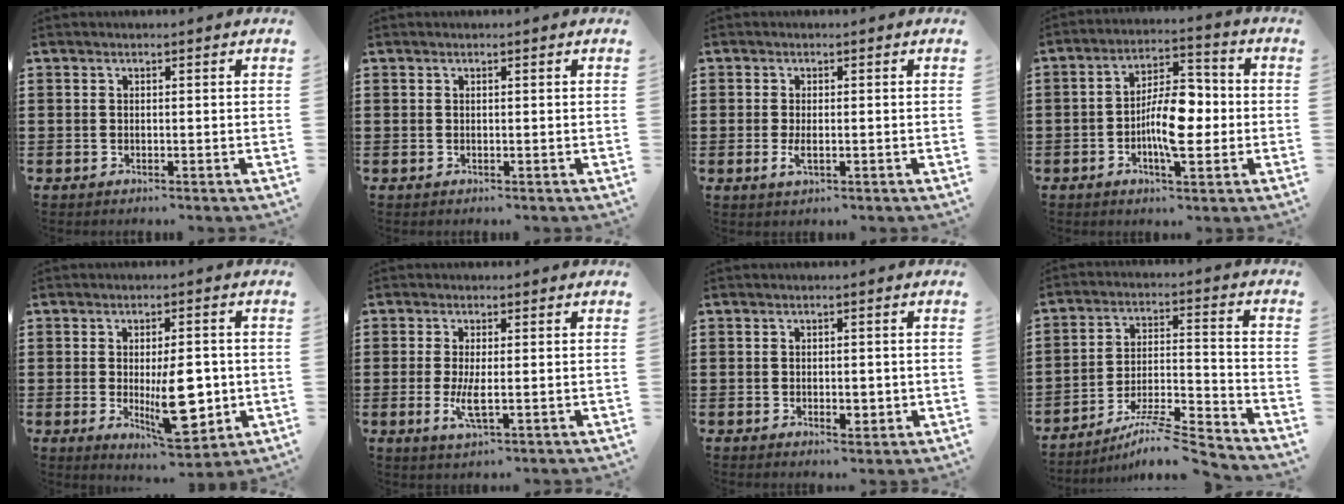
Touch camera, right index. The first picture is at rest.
{"total": 0.0}
{"total": 1.6, "force": [-0.3, 0.6, 1.4], "torque": [-0.035, -0.006, -0.007]}
{"total": 9.0, "force": [-1.4, 4.0, 7.9], "torque": [-0.131, 0.006, -0.029]}
{"total": 10.4, "force": [-1.2, 4.3, 9.4], "torque": [-0.138, -0.017, -0.018]}
{"total": 4.0, "force": [-0.6, 0.9, 3.8], "torque": [-0.080, -0.009, -0.015]}
{"total": 2.0, "force": [-0.4, 1.1, 1.7], "torque": [-0.031, 0.003, -0.006]}
{"total": 8.0, "force": [-7.1, 0.1, 3.8], "torque": [-0.066, -0.001, -0.138]}